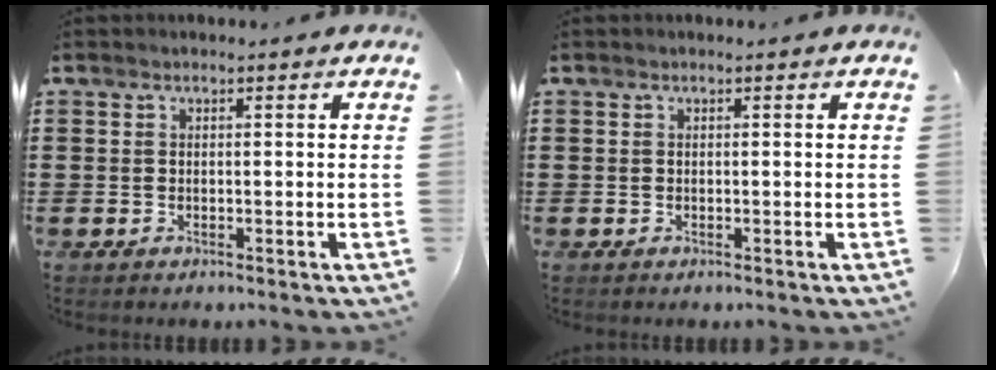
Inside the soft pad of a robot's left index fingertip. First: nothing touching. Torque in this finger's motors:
{"motor_torque": [-0.05, 0.00, 0.01, -0.01]}